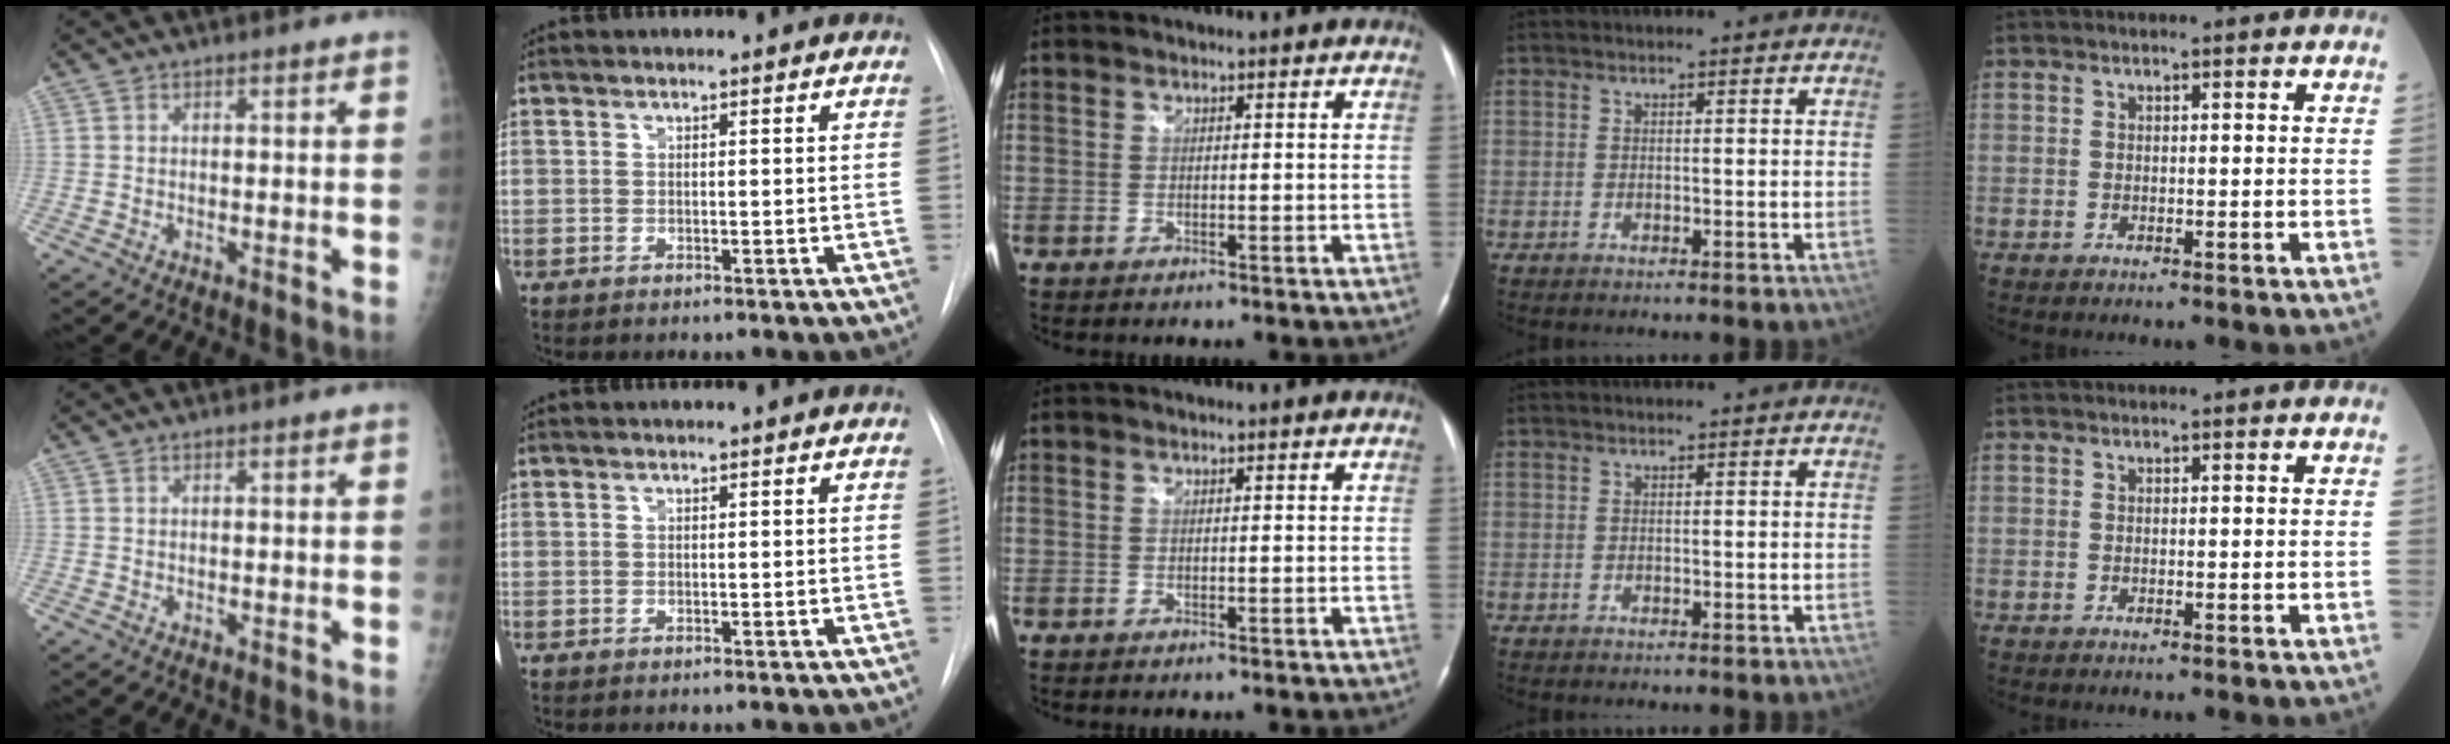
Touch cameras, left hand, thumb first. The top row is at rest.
{}